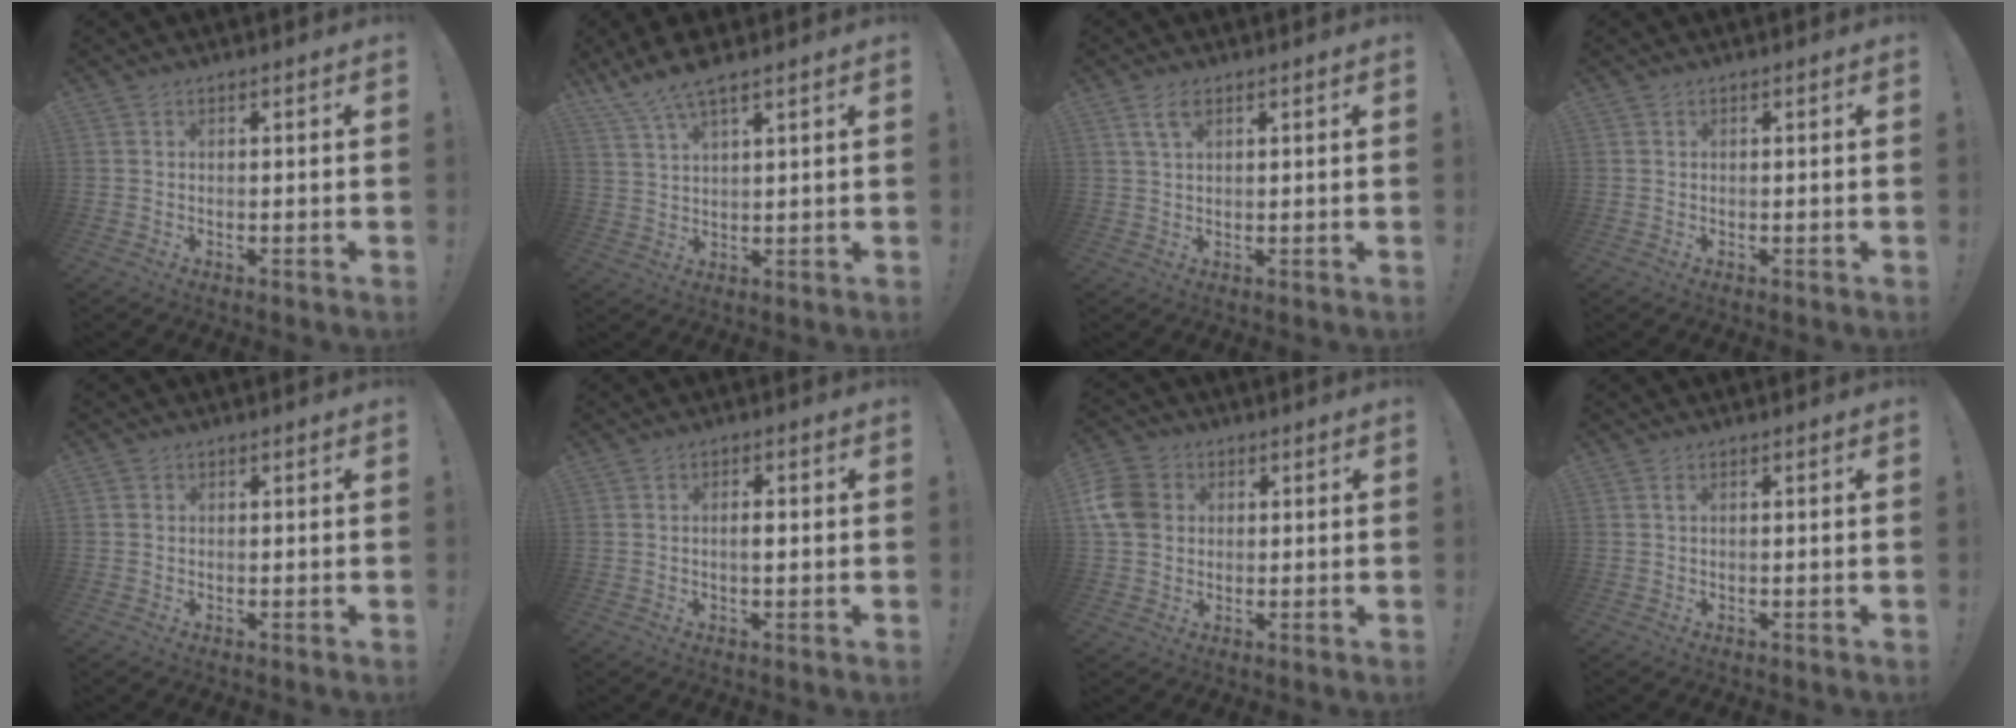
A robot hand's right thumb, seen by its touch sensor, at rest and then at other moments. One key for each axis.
{"total": 6.9, "fx": 5.5, "fy": 1.0, "fz": 4.0, "tx": -0.086, "ty": -0.023, "tz": 0.102}
{"total": 4.0, "fx": 2.0, "fy": 1.6, "fz": 3.1, "tx": -0.063, "ty": 0.003, "tz": 0.037}
{"total": 0.0}
{"total": 0.9, "fx": 0.2, "fy": 0.8, "fz": 0.1, "tx": -0.001, "ty": 0.002, "tz": 0.004}
{"total": 2.3, "fx": -0.4, "fy": 0.7, "fz": 2.2, "tx": -0.025, "ty": 0.000, "tz": -0.012}
{"total": 9.7, "fx": 1.7, "fy": 8.0, "fz": 5.1, "tx": -0.096, "ty": 0.005, "tz": 0.036}
{"total": 0.8, "fx": 0.2, "fy": -0.1, "fz": 0.8, "tx": -0.017, "ty": 0.002, "tz": 0.003}